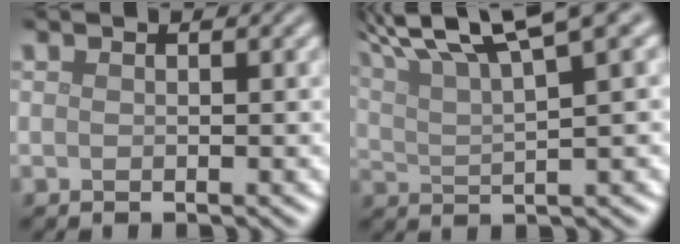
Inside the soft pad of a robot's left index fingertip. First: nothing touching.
{"total": 8.9, "force": [5.9, 1.7, 6.5], "torque": [-0.099, 0.026, 0.091]}